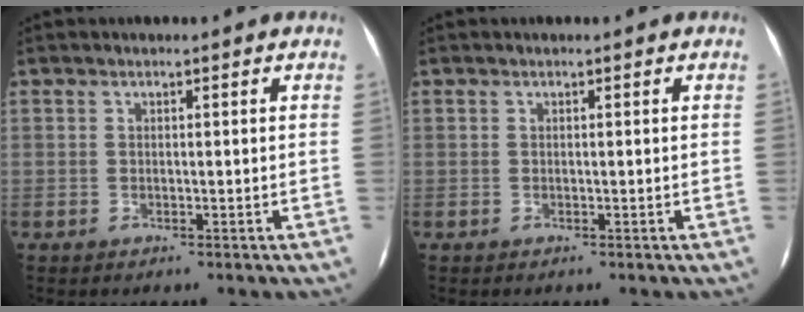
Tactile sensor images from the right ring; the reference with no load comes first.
{"total": 0.0}